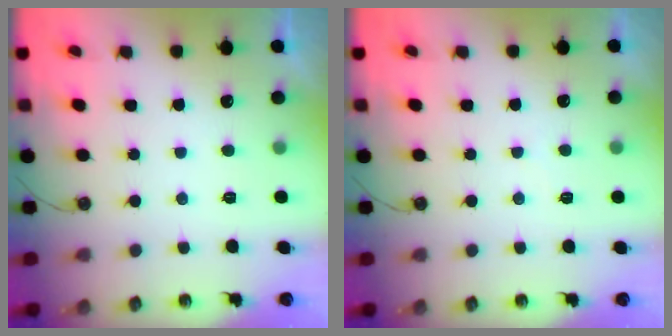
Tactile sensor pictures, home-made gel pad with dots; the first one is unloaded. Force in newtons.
{"total": 3.1, "press": 3.0, "slide": 0.5}